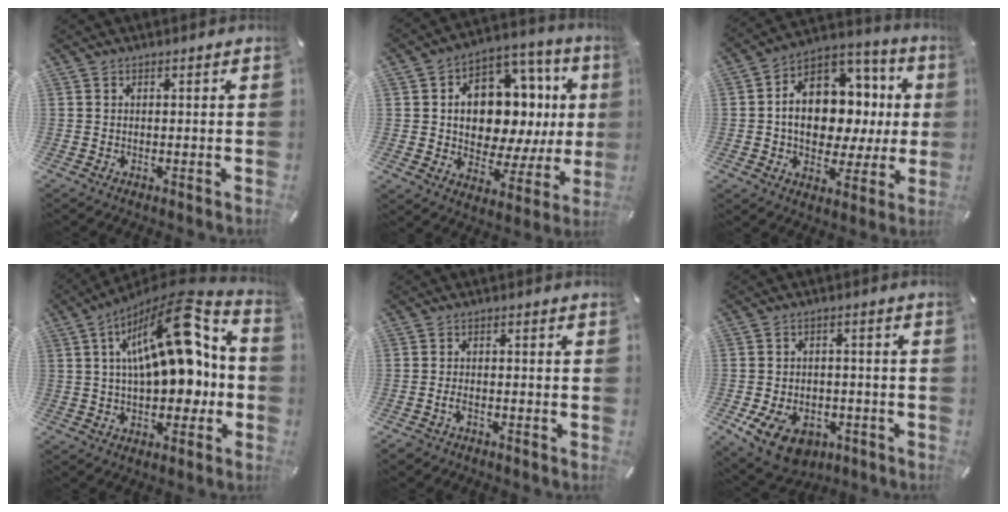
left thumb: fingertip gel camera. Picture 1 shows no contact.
{"total": 16.2, "force": [3.8, 11.4, 10.8], "torque": [-0.154, -0.032, 0.067]}
{"total": 16.0, "force": [-0.1, 12.4, 10.2], "torque": [-0.159, -0.009, 0.002]}
{"total": 19.9, "force": [4.3, 9.9, 16.8], "torque": [-0.257, -0.032, 0.064]}
{"total": 2.5, "force": [-1.4, 1.4, 1.5], "torque": [-0.034, 0.002, -0.028]}
{"total": 10.1, "force": [-4.8, 6.8, 5.7], "torque": [-0.121, 0.027, -0.084]}